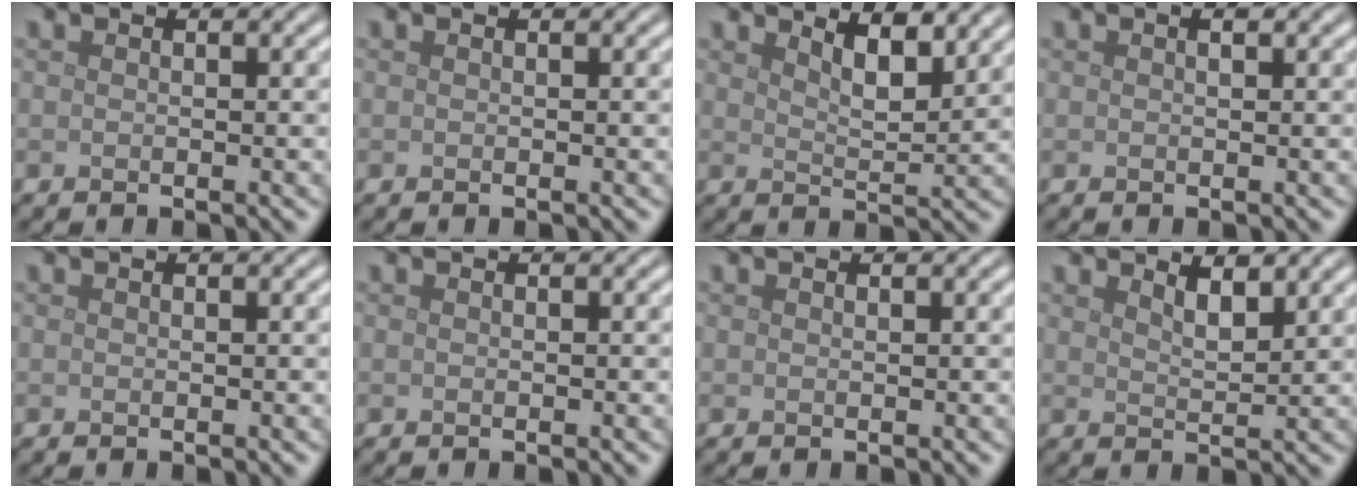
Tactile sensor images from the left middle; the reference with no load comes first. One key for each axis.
{"total": 0.0}
{"total": 3.4, "fx": 2.6, "fy": 0.9, "fz": 2.1, "tx": -0.037, "ty": -0.006, "tz": 0.042}
{"total": 0.7, "fx": 0.3, "fy": 0.2, "fz": 0.6, "tx": -0.009, "ty": 0.001, "tz": 0.007}
{"total": 0.0}
{"total": 0.0}
{"total": 0.0}
{"total": 2.1, "fx": 1.7, "fy": 0.5, "fz": 1.2, "tx": -0.017, "ty": -0.001, "tz": 0.029}